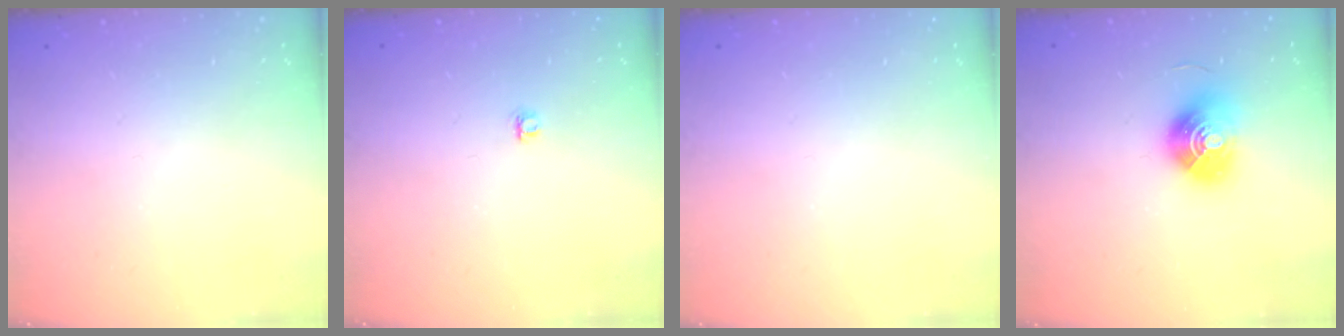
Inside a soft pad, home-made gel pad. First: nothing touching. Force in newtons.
{"total": 3.8, "press": 3.8, "slide": 0.5}
{"total": 0.0}
{"total": 10.4, "press": 10.4, "slide": 0.3}